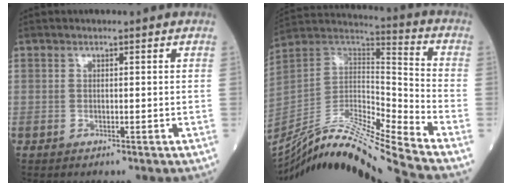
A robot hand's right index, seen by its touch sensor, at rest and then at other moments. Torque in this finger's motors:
{"motor_torque": [-0.62, -0.74, -0.17, 0.00]}